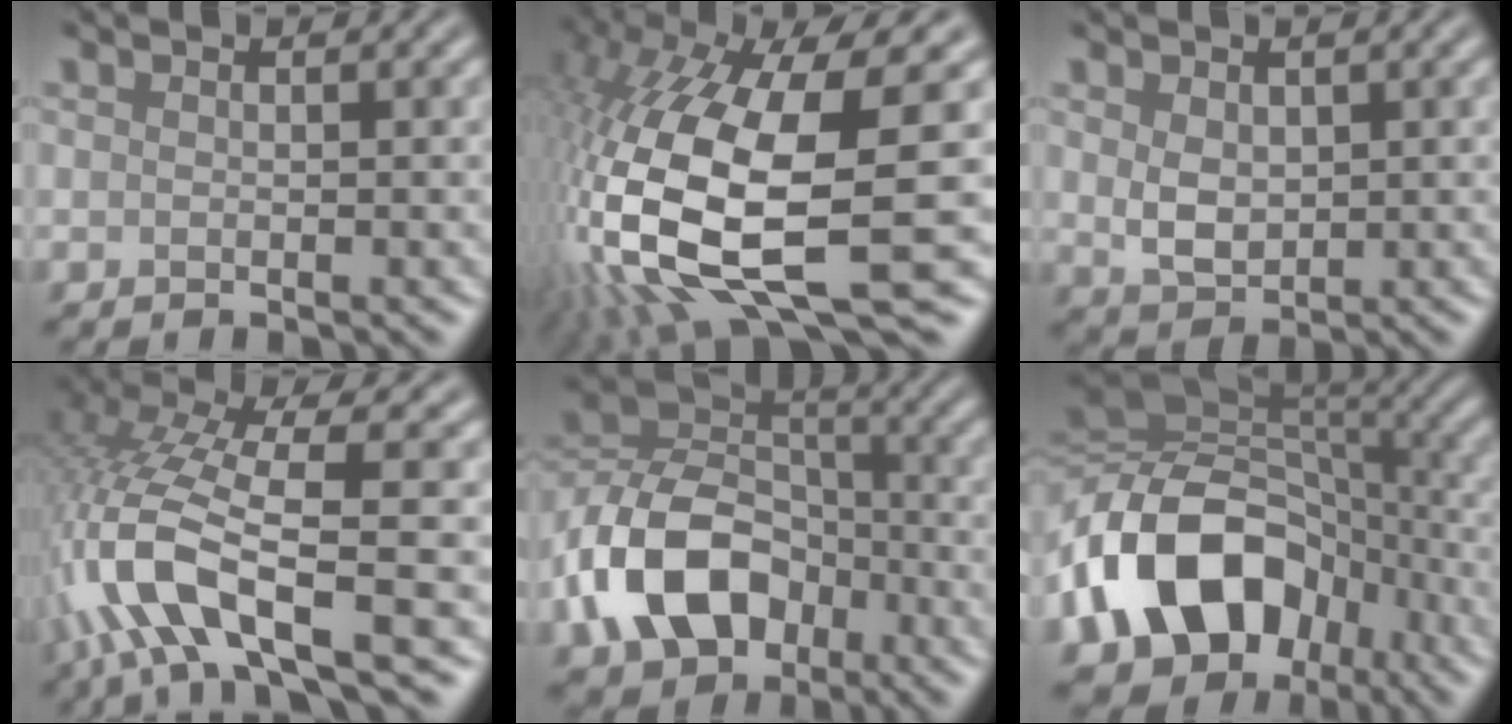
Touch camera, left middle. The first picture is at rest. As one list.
[{"total": 16.2, "force": [-1.9, 5.6, 15.1], "torque": [-0.352, -0.004, -0.026]}, {"total": 2.9, "force": [0.4, 2.2, 1.9], "torque": [-0.044, -0.002, 0.011]}, {"total": 9.6, "force": [-2.8, 2.8, 8.7], "torque": [-0.184, 0.014, -0.060]}, {"total": 10.6, "force": [-4.3, 7.4, 6.1], "torque": [-0.126, 0.006, -0.092]}, {"total": 16.1, "force": [-5.0, 11.9, 9.6], "torque": [-0.190, -0.008, -0.087]}]